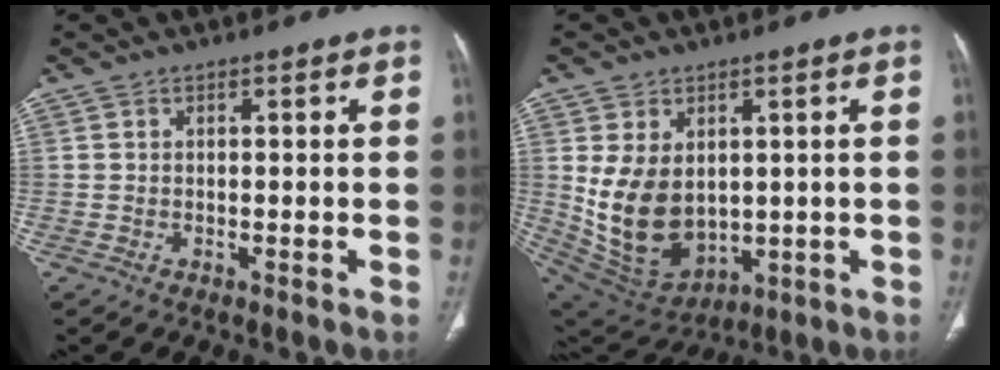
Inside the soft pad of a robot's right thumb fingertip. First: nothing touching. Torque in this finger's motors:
{"motor_torque": [-0.73, 1.40, 1.08, 0.52, 0.18]}